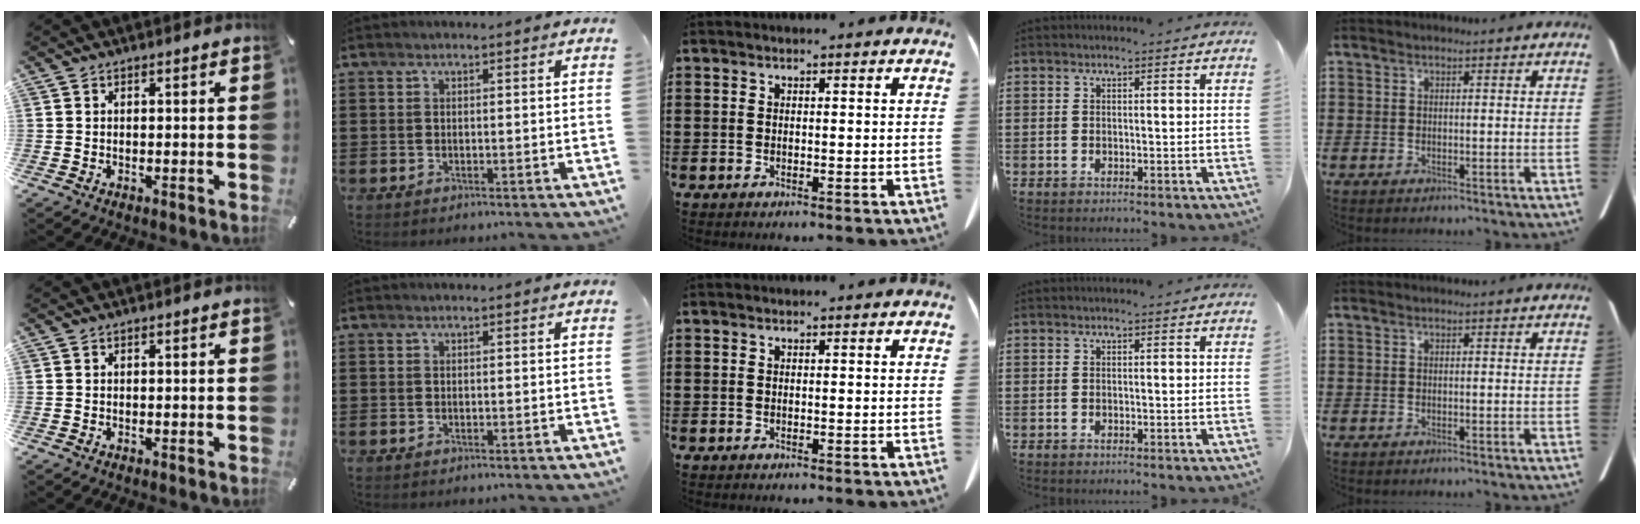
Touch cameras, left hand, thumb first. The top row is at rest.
{}